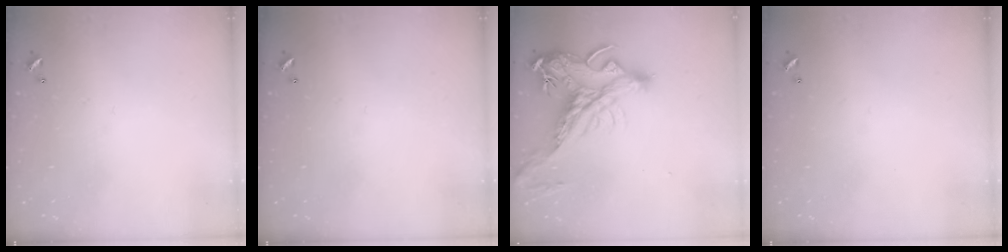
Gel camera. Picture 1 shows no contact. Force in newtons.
{"total": 0.0}
{"total": 5.9, "press": 5.6, "slide": 1.9}
{"total": 0.0}